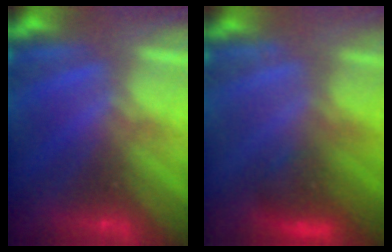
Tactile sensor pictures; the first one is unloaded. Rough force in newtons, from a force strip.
{"total": 3.2}